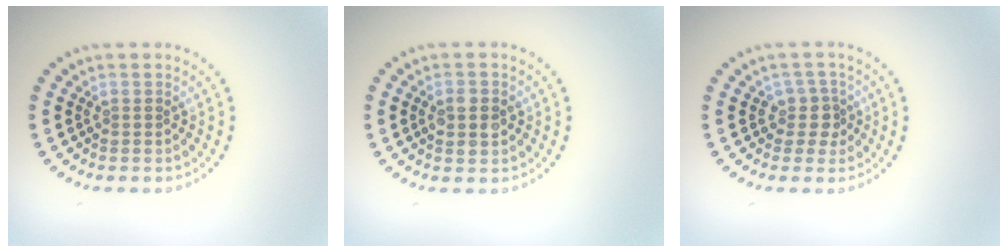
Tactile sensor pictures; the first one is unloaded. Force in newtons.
{"total": 2.8, "press": 2.8, "slide": 0.1}
{"total": 2.0, "press": 1.6, "slide": 1.3}